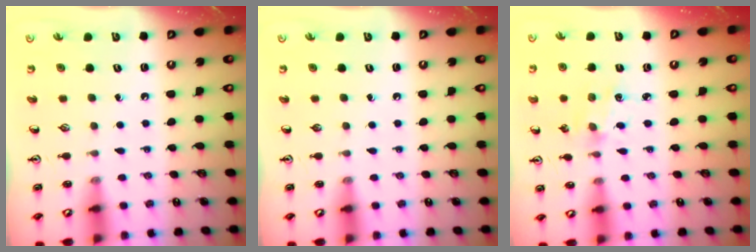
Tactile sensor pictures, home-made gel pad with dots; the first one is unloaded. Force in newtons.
{"total": 0.0}
{"total": 2.9, "press": 2.9, "slide": 0.3}